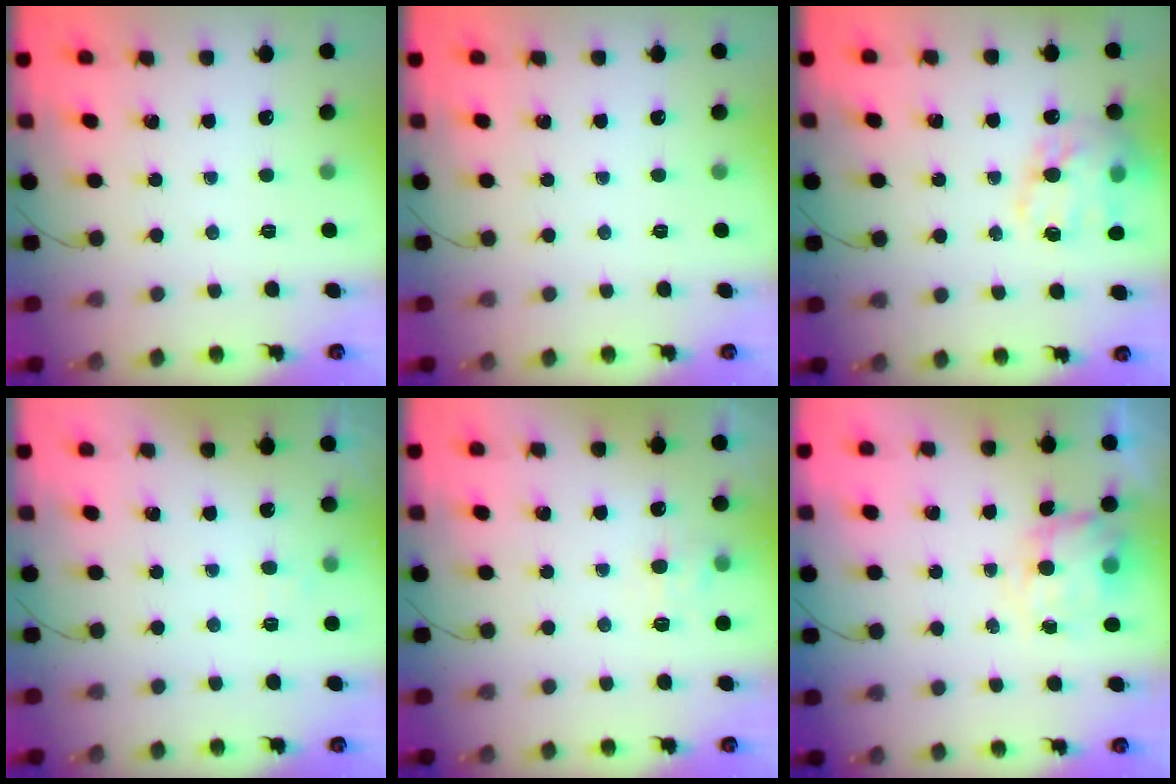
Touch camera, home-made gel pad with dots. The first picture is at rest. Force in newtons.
{"total": 0.0}
{"total": 18.8, "press": 18.5, "slide": 3.5}
{"total": 3.8, "press": 3.6, "slide": 1.1}
{"total": 6.7, "press": 6.6, "slide": 1.3}
{"total": 5.5, "press": 5.5, "slide": 0.6}